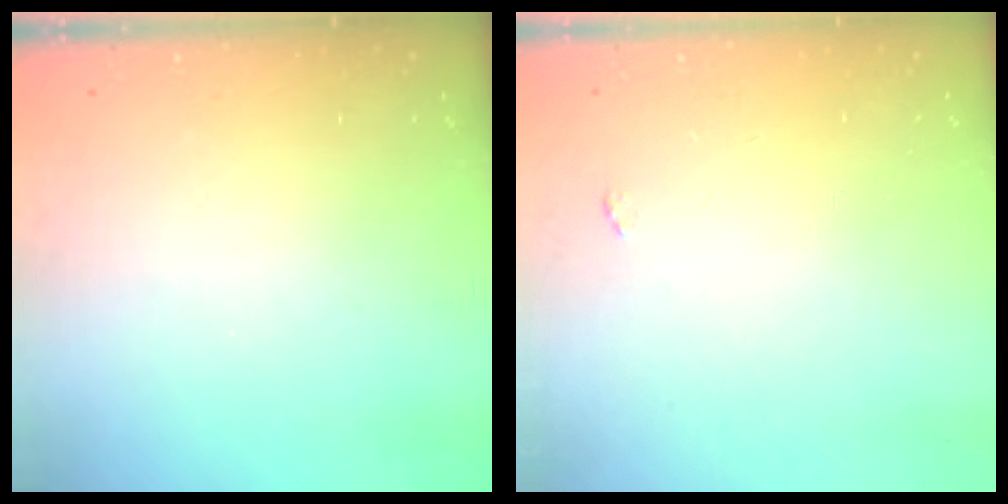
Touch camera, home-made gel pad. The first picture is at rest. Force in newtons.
{"total": 2.2, "press": 2.1, "slide": 0.3}